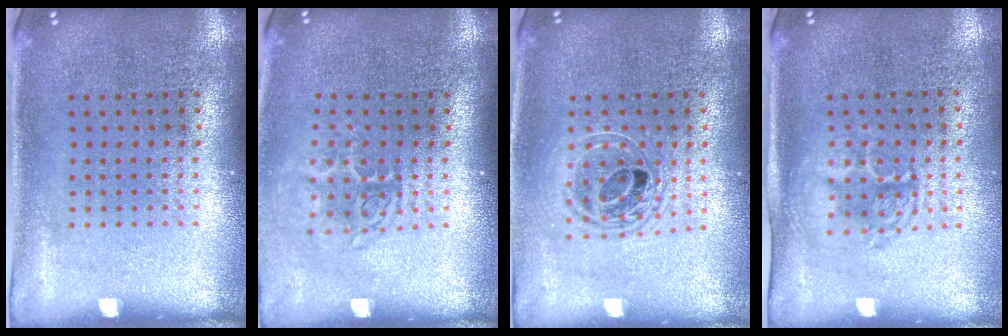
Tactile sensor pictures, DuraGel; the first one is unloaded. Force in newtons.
{"total": 1.6, "press": 1.2, "slide": 1.2}
{"total": 1.7, "press": 1.4, "slide": 1.0}
{"total": 1.5, "press": 1.3, "slide": 0.6}